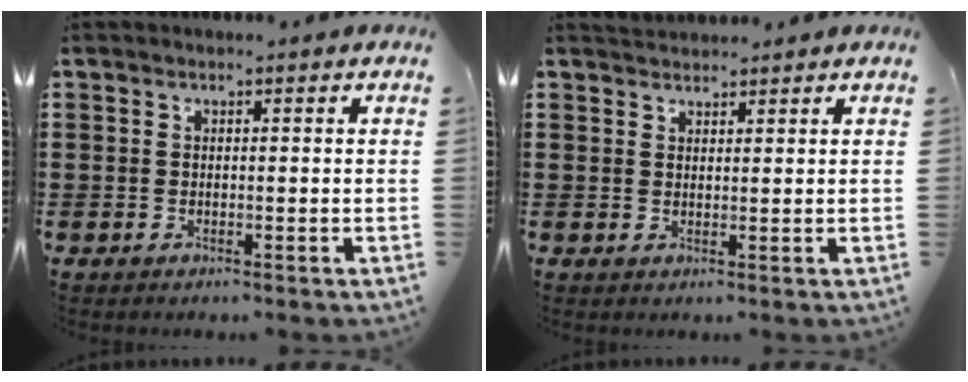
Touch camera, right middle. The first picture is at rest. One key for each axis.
{"total": 1.7, "fx": 1.7, "fy": 0.3, "fz": -0.2, "tx": 0.000, "ty": 0.004, "tz": 0.033}